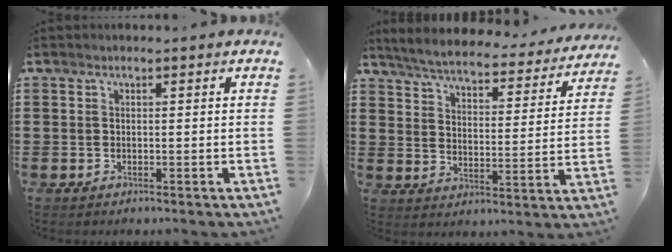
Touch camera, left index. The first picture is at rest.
{"total": 5.1, "force": [4.9, 0.1, 1.2], "torque": [-0.048, -0.035, 0.081]}